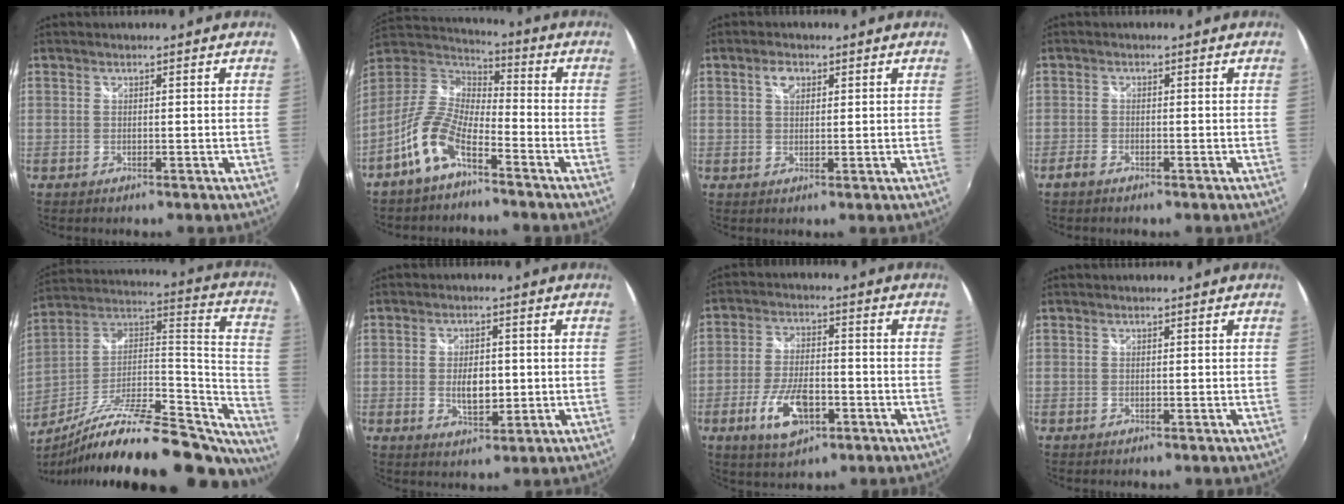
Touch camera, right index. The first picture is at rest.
{"total": 11.2, "force": [-6.6, 4.7, 7.8], "torque": [-0.167, 0.008, -0.135]}
{"total": 2.8, "force": [1.2, 1.7, 1.8], "torque": [-0.030, 0.006, 0.020]}
{"total": 2.0, "force": [-1.4, 0.8, 1.1], "torque": [-0.028, -0.002, -0.030]}
{"total": 30.7, "force": [-22.0, 9.5, 19.2], "torque": [-0.275, -0.008, -0.342]}
{"total": 5.7, "force": [-0.4, 3.0, 4.8], "torque": [-0.087, -0.004, -0.004]}
{"total": 10.4, "force": [-4.3, 5.0, 8.0], "torque": [-0.167, -0.007, -0.073]}
{"total": 0.0}